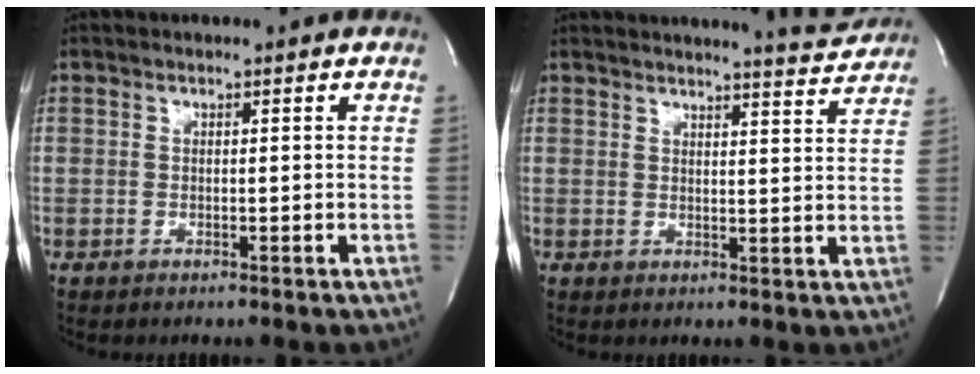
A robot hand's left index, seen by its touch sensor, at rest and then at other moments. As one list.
[{"total": 5.9, "force": [5.9, -0.2, 0.6], "torque": [-0.014, -0.024, 0.062]}]